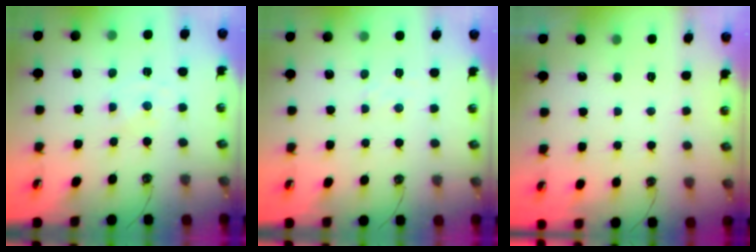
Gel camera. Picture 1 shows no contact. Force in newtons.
{"total": 2.5, "press": 2.5, "slide": 0.4}
{"total": 0.0}